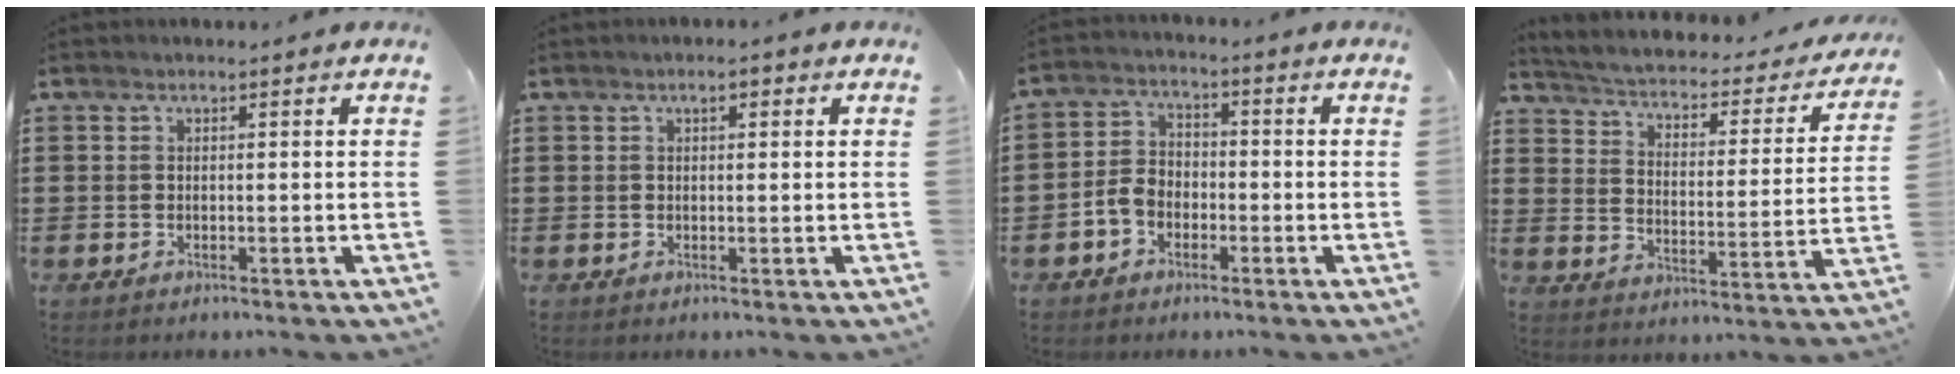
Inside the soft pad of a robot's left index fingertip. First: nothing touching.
{"total": 1.5, "force": [0.5, 0.6, 1.3], "torque": [-0.025, 0.006, 0.007]}
{"total": 4.3, "force": [-2.2, 3.1, 2.1], "torque": [-0.057, 0.007, -0.048]}
{"total": 1.8, "force": [1.3, 0.5, 1.1], "torque": [-0.036, -0.024, 0.009]}